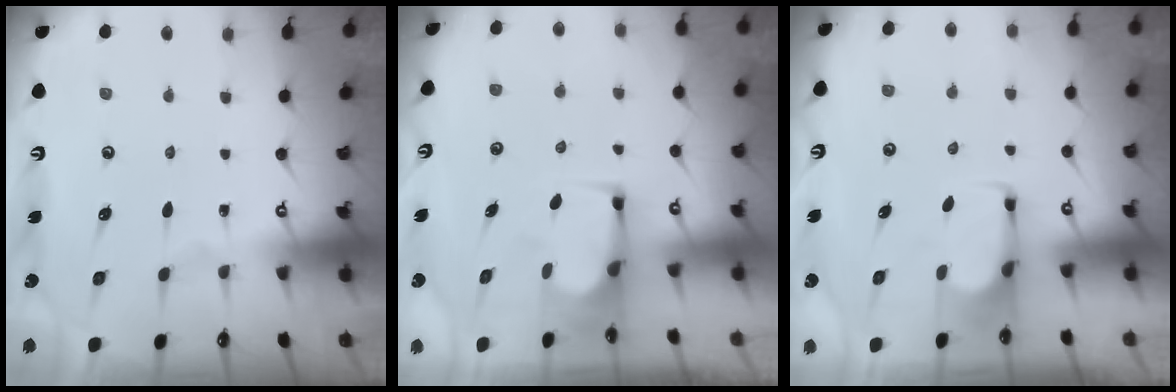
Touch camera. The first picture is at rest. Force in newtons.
{"total": 2.4, "press": 2.4, "slide": 0.2}
{"total": 2.8, "press": 2.8, "slide": 0.5}